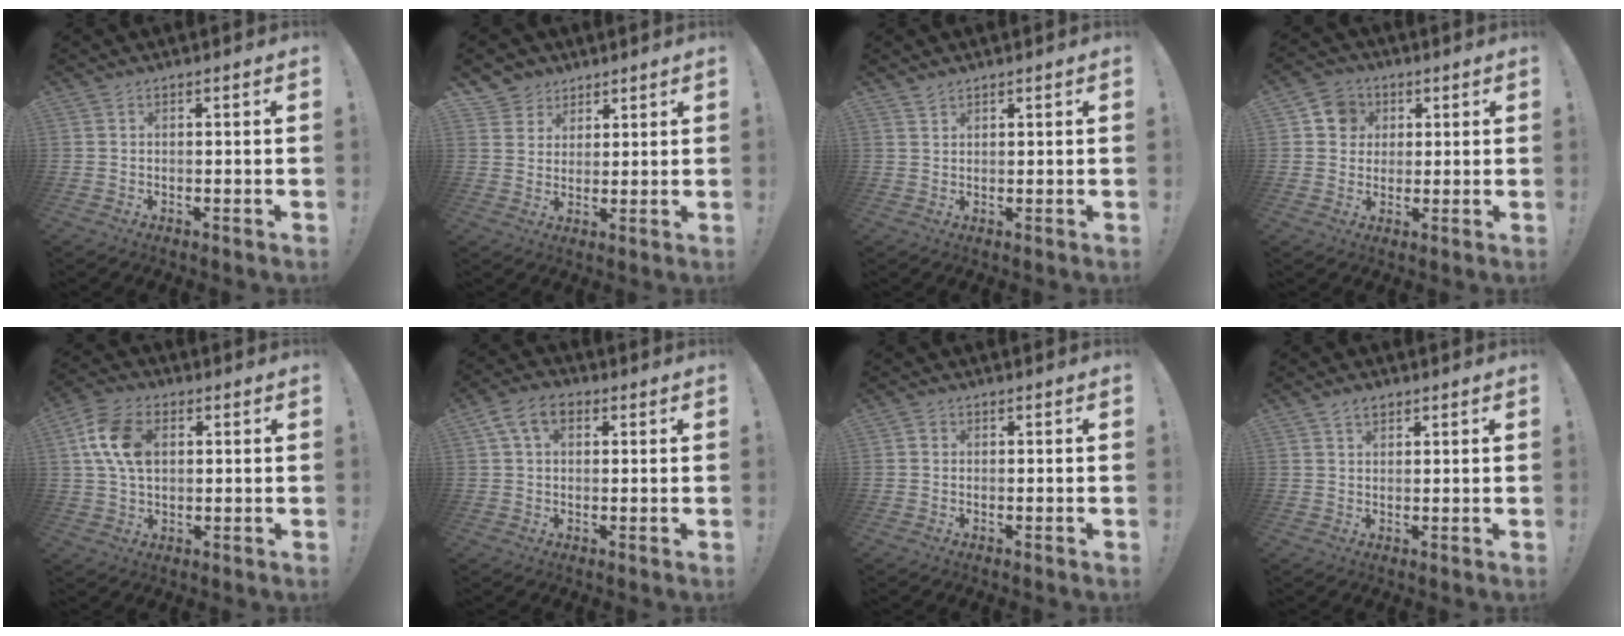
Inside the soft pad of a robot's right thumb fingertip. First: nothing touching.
{"total": 5.7, "force": [3.5, 4.5, 0.3], "torque": [-0.011, -0.027, 0.072]}
{"total": 1.6, "force": [1.5, 0.5, 0.3], "torque": [-0.003, -0.008, 0.028]}
{"total": 8.0, "force": [2.0, 7.5, 2.1], "torque": [-0.025, -0.001, 0.043]}
{"total": 12.3, "force": [2.7, 8.1, 8.8], "torque": [-0.159, 0.007, 0.052]}
{"total": 8.0, "force": [2.9, 5.1, 5.4], "torque": [-0.096, 0.011, 0.060]}
{"total": 0.8, "force": [0.0, 0.8, 0.2], "torque": [0.005, -0.001, -0.002]}
{"total": 3.1, "force": [2.0, 1.8, 1.5], "torque": [-0.021, -0.006, 0.036]}